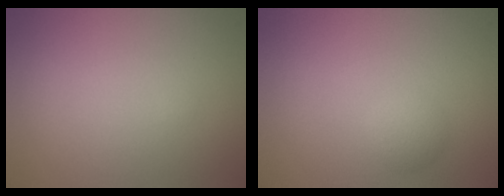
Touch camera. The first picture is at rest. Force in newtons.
{"total": 1.4, "press": 1.4, "slide": 0.0}